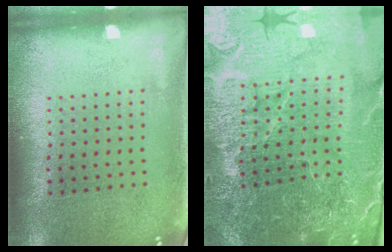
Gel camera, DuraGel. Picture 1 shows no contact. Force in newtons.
{"total": 5.1, "press": 4.9, "slide": 1.6}